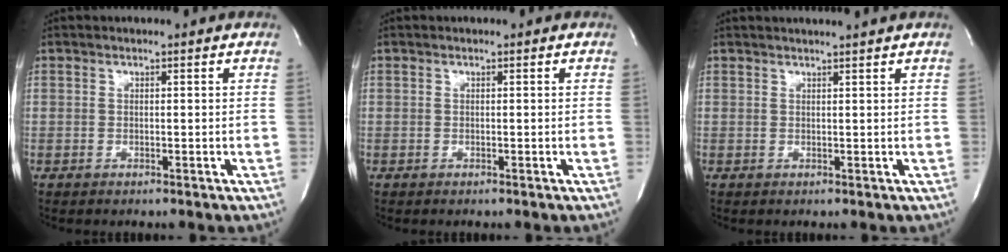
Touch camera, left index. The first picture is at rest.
{"total": 0.0}
{"total": 3.7, "force": [3.3, -0.8, 1.4], "torque": [-0.015, 0.008, 0.040]}